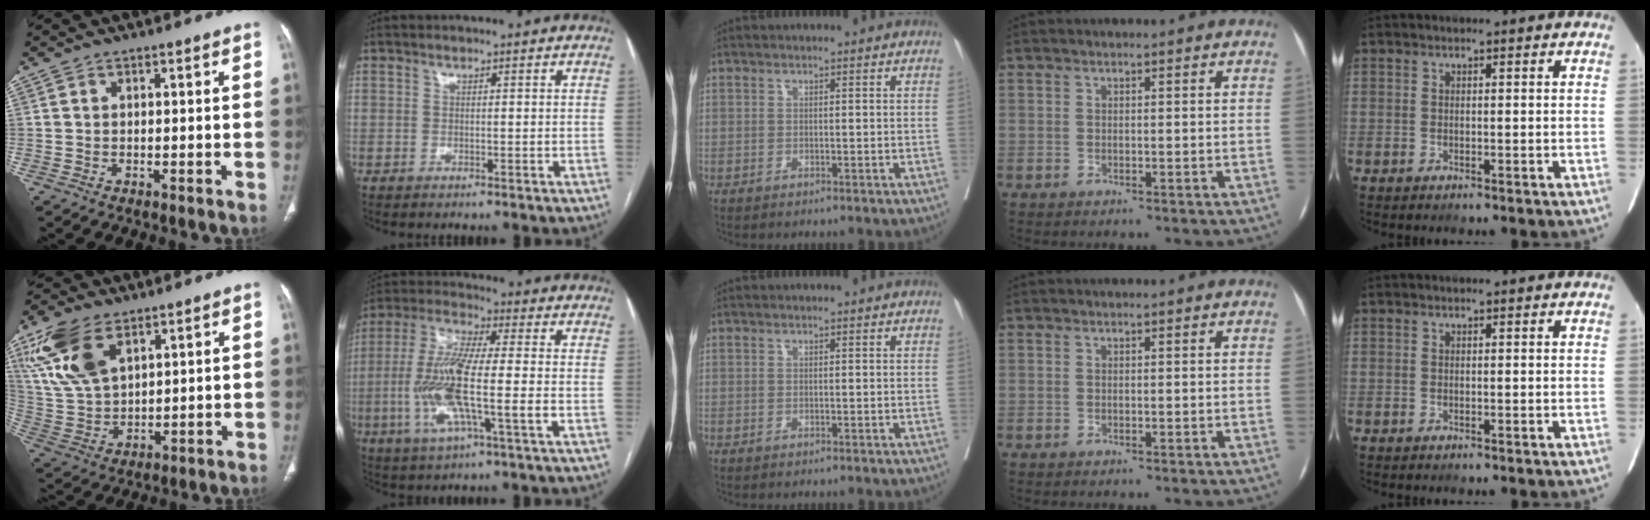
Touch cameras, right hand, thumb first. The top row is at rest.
{"thumb": {"total": 13.4, "force": [7.1, 7.1, 8.8], "torque": [-0.174, -0.016, 0.150]}, "index": {"total": 13.8, "force": [-2.7, 1.5, 13.5], "torque": [-0.281, -0.005, -0.054]}}